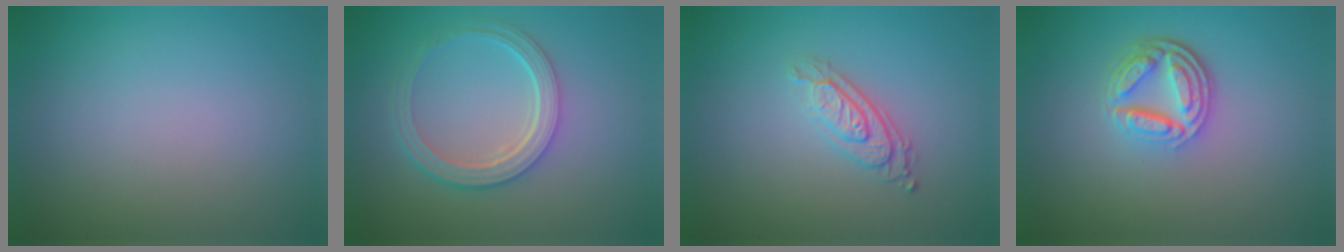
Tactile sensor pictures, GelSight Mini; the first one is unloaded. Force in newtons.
{"total": 4.8, "press": 3.6, "slide": 3.2}
{"total": 2.8, "press": 2.2, "slide": 1.7}
{"total": 4.7, "press": 3.5, "slide": 3.2}